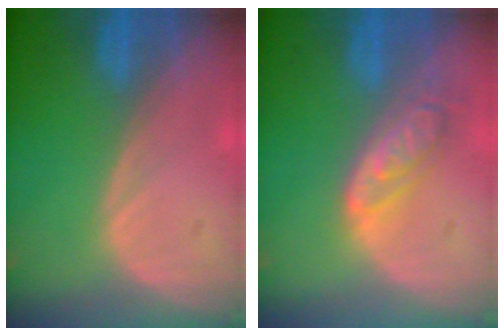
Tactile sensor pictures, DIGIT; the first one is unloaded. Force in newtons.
{"total": 6.2, "press": 5.6, "slide": 2.8}